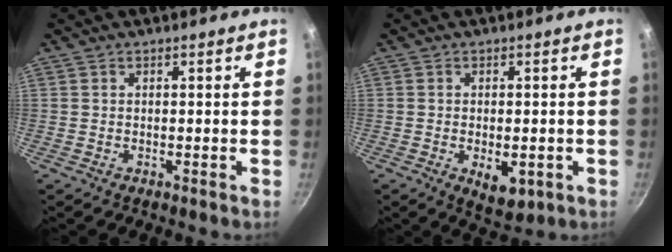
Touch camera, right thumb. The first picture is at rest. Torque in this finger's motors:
{"motor_torque": [-0.35, 0.37, 0.21, 0.33, 0.00]}